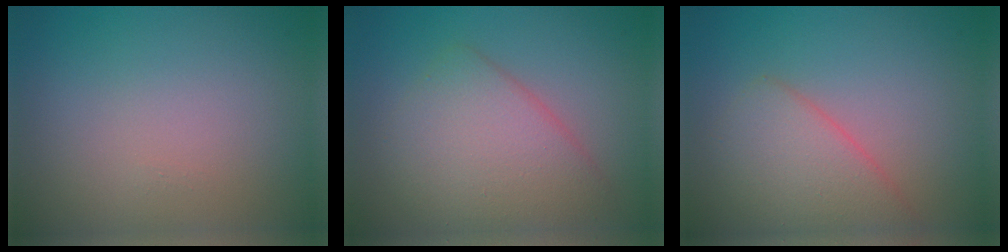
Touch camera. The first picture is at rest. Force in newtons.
{"total": 5.4, "press": 5.4, "slide": 0.1}
{"total": 4.2, "press": 4.2, "slide": 0.1}